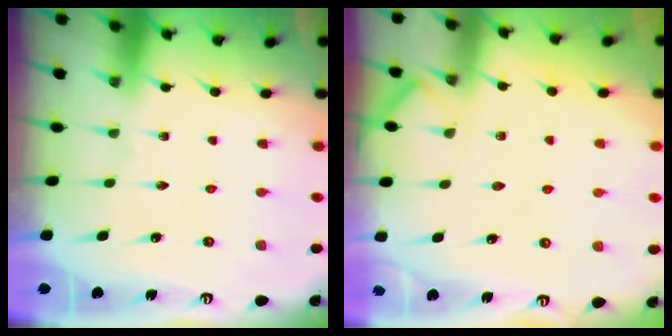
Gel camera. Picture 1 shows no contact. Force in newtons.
{"total": 3.8, "press": 3.8, "slide": 0.6}